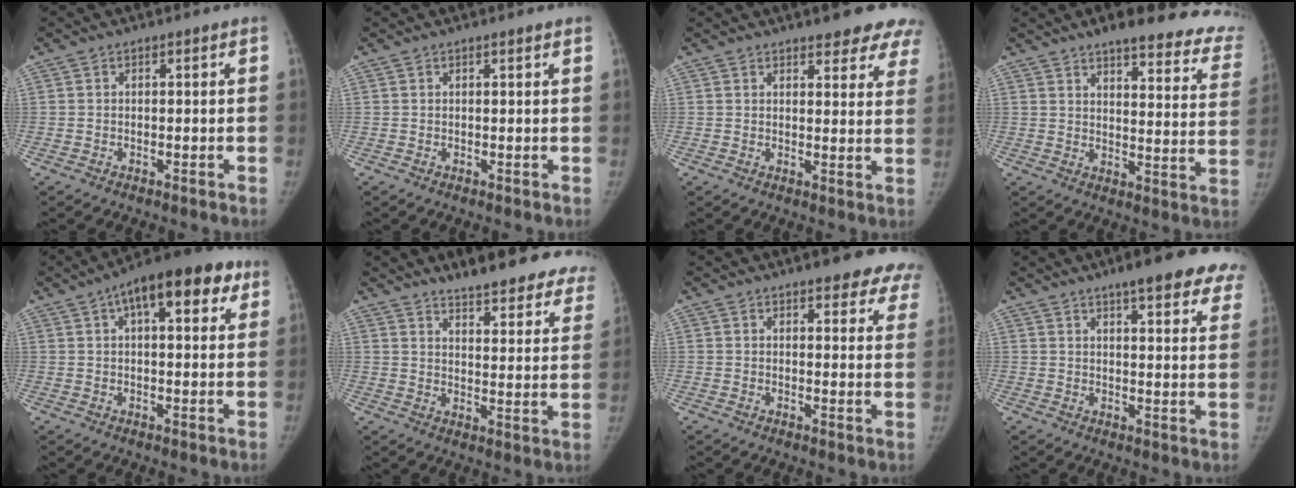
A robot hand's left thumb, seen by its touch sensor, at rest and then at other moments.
{"total": 1.1, "force": [0.8, 0.1, 0.6], "torque": [-0.005, 0.003, 0.012]}
{"total": 12.0, "force": [9.6, 4.0, 6.0], "torque": [-0.023, -0.037, 0.096]}
{"total": 25.8, "force": [21.8, 6.8, 12.2], "torque": [-0.117, -0.107, 0.245]}
{"total": 14.9, "force": [6.7, 6.4, 11.6], "torque": [-0.135, 0.015, 0.089]}
{"total": 22.9, "force": [19.2, 6.6, 10.6], "torque": [-0.098, -0.096, 0.228]}
{"total": 13.1, "force": [10.1, 4.2, 7.1], "torque": [-0.040, -0.032, 0.104]}
{"total": 18.0, "force": [13.4, 4.2, 11.3], "torque": [-0.110, -0.039, 0.153]}